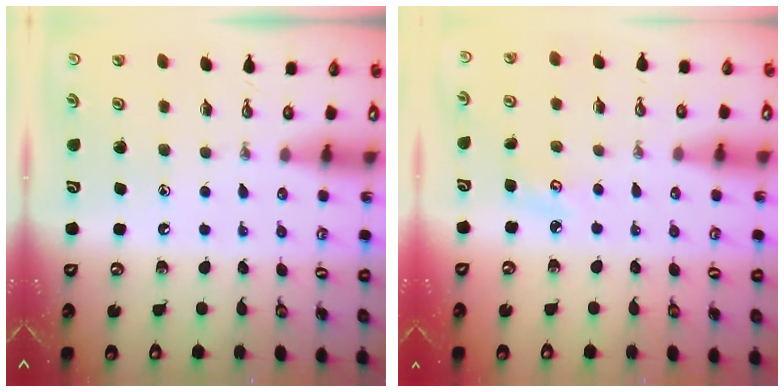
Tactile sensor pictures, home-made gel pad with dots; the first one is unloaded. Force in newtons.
{"total": 4.1, "press": 4.1, "slide": 0.4}